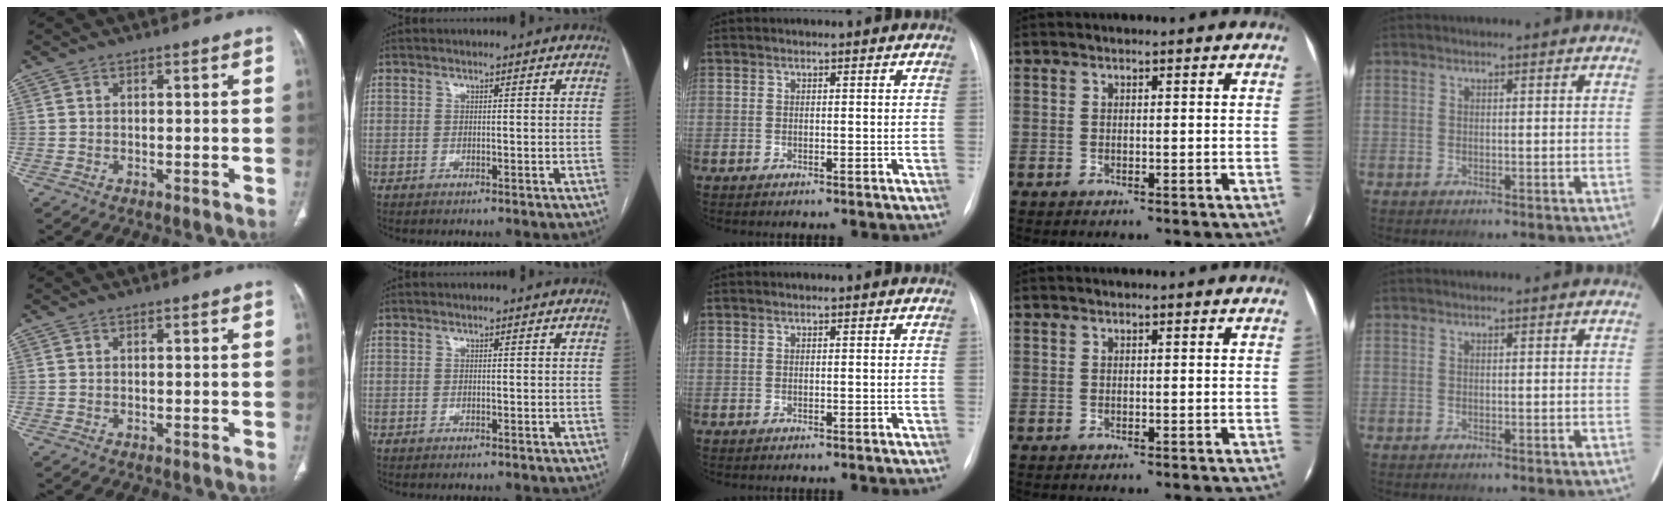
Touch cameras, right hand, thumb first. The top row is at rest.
{}